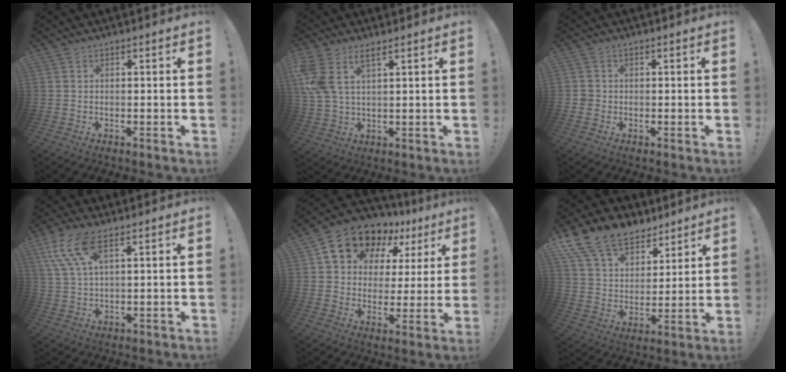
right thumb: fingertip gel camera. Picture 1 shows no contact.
{"total": 7.7, "force": [4.1, 3.2, 5.7], "torque": [-0.127, -0.014, 0.081]}
{"total": 1.7, "force": [-0.5, 1.6, 0.4], "torque": [-0.005, 0.006, -0.009]}
{"total": 10.7, "force": [5.6, 3.9, 8.3], "torque": [-0.162, -0.016, 0.108]}
{"total": 13.0, "force": [8.5, 8.2, 5.5], "torque": [-0.094, -0.063, 0.155]}
{"total": 16.1, "force": [11.3, 9.8, 5.9], "torque": [-0.104, -0.073, 0.215]}